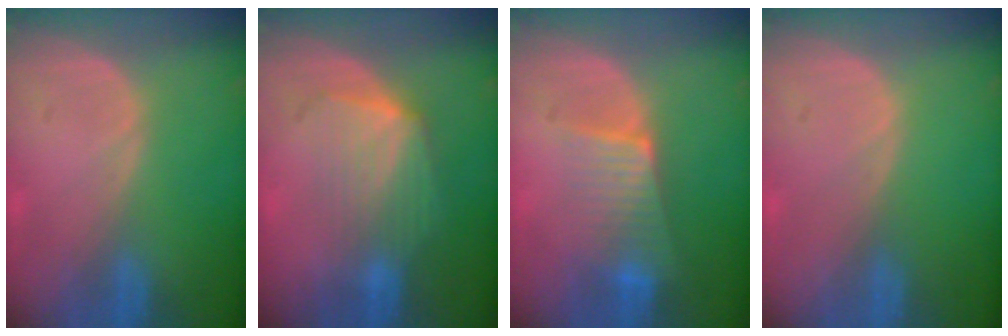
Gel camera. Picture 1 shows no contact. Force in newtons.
{"total": 7.1, "press": 6.5, "slide": 2.9}
{"total": 6.7, "press": 5.9, "slide": 3.1}
{"total": 0.0}